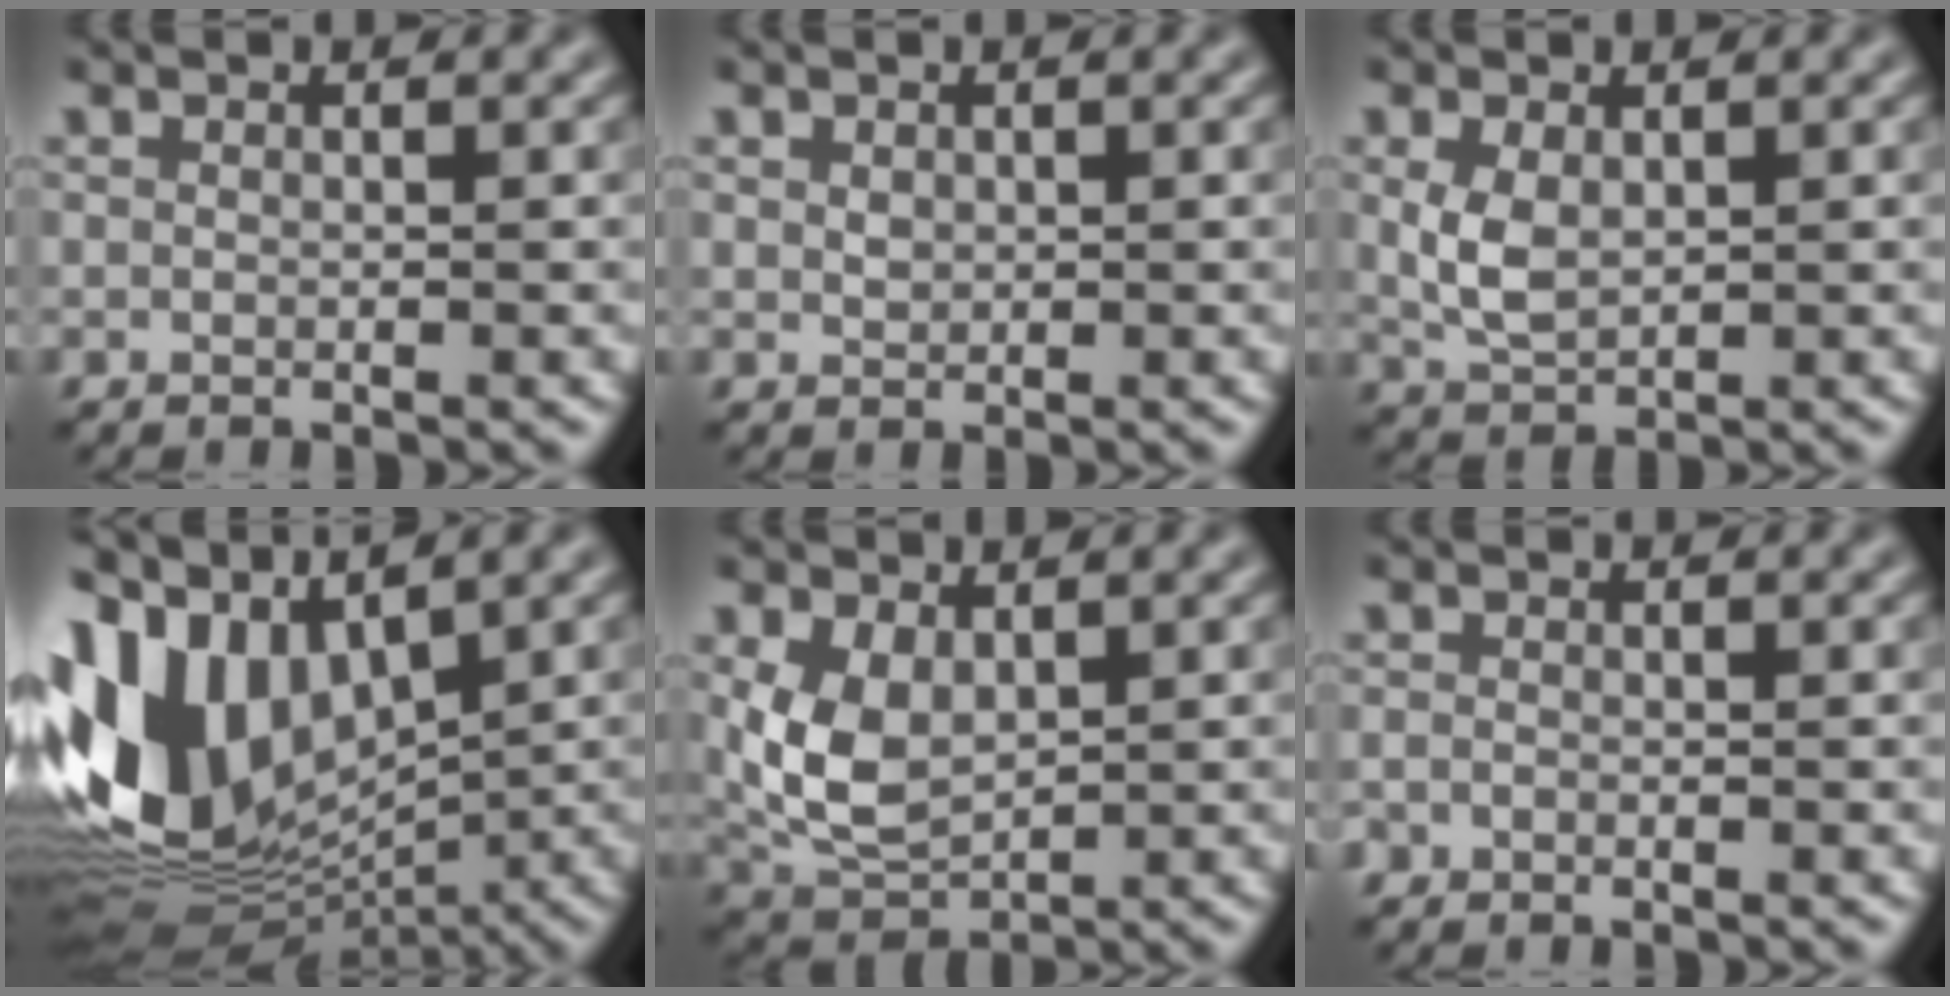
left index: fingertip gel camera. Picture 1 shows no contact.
{"total": 0.8, "force": [0.1, 0.7, 0.4], "torque": [-0.006, 0.001, 0.007]}
{"total": 2.6, "force": [0.0, 1.7, 2.0], "torque": [-0.051, -0.001, 0.007]}
{"total": 13.5, "force": [1.5, 8.8, 10.1], "torque": [-0.232, 0.013, 0.020]}
{"total": 4.8, "force": [0.4, 3.2, 3.6], "torque": [-0.089, -0.005, 0.018]}
{"total": 1.1, "force": [-1.0, 0.3, -0.1], "torque": [0.004, -0.005, -0.020]}